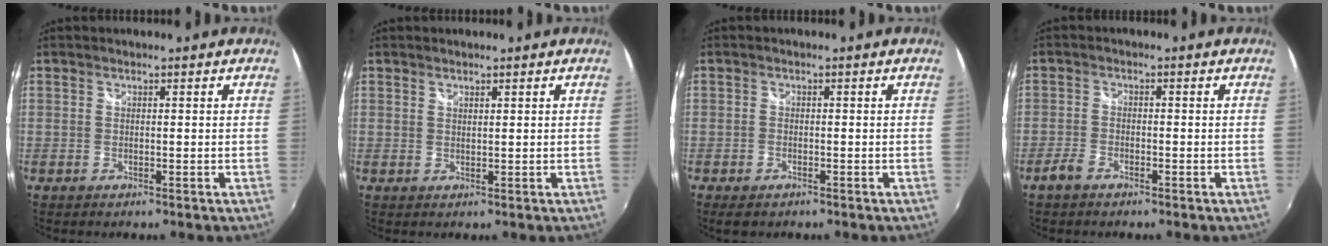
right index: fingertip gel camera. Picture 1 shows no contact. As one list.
[{"total": 0.8, "force": [0.8, 0.2, 0.3], "torque": [-0.004, 0.000, 0.013]}, {"total": 2.8, "force": [-2.0, 1.5, 1.4], "torque": [-0.034, -0.009, -0.033]}, {"total": 3.0, "force": [-2.2, 1.3, 1.7], "torque": [-0.047, -0.002, -0.046]}]